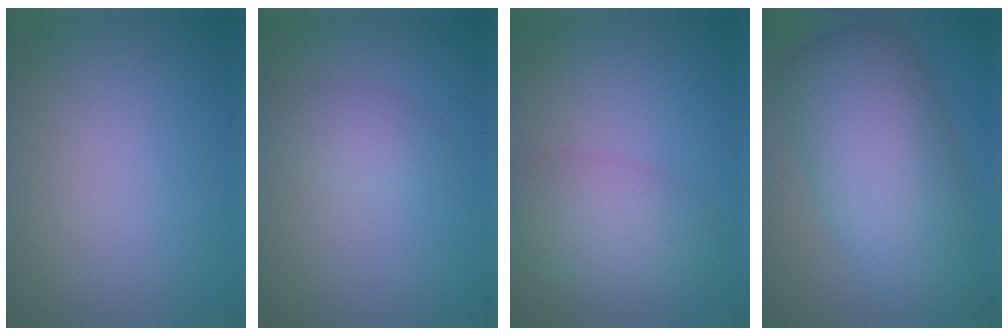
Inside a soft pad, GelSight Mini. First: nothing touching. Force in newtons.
{"total": 1.7, "press": 1.7, "slide": 0.0}
{"total": 4.4, "press": 4.3, "slide": 0.2}
{"total": 10.0, "press": 10.0, "slide": 0.2}